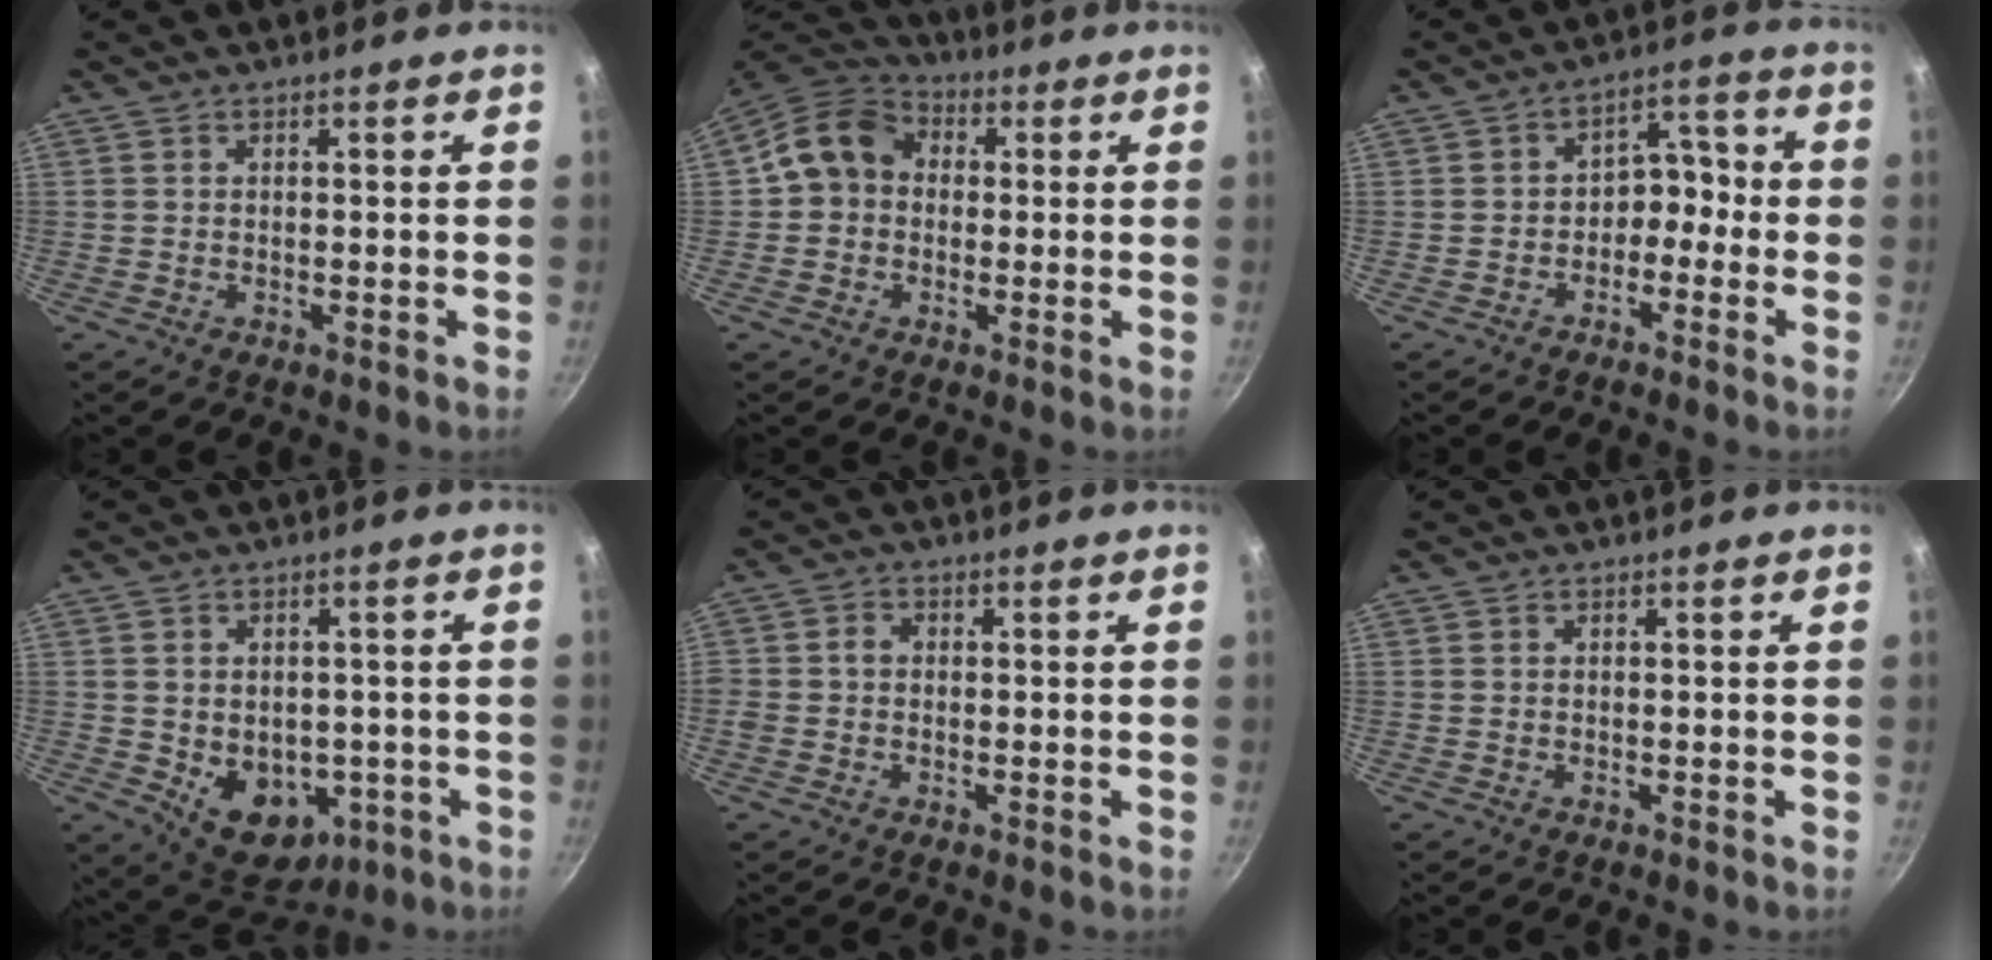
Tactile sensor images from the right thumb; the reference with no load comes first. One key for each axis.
{"total": 10.3, "fx": 0.7, "fy": 8.7, "fz": 5.5, "tx": -0.065, "ty": 0.027, "tz": -0.009}
{"total": 5.7, "fx": -2.0, "fy": 4.2, "fz": 3.4, "tx": -0.006, "ty": 0.043, "tz": -0.037}
{"total": 11.6, "fx": -2.4, "fy": 8.6, "fz": 7.5, "tx": -0.072, "ty": -0.009, "tz": -0.013}
{"total": 2.4, "fx": -0.2, "fy": 2.1, "fz": 1.2, "tx": -0.013, "ty": 0.009, "tz": -0.007}
{"total": 0.0}